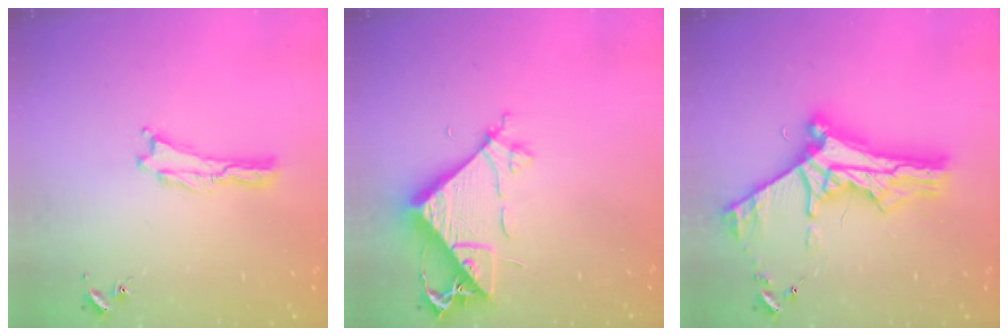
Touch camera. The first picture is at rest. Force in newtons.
{"total": 8.5, "press": 8.5, "slide": 0.7}
{"total": 10.9, "press": 10.8, "slide": 1.0}